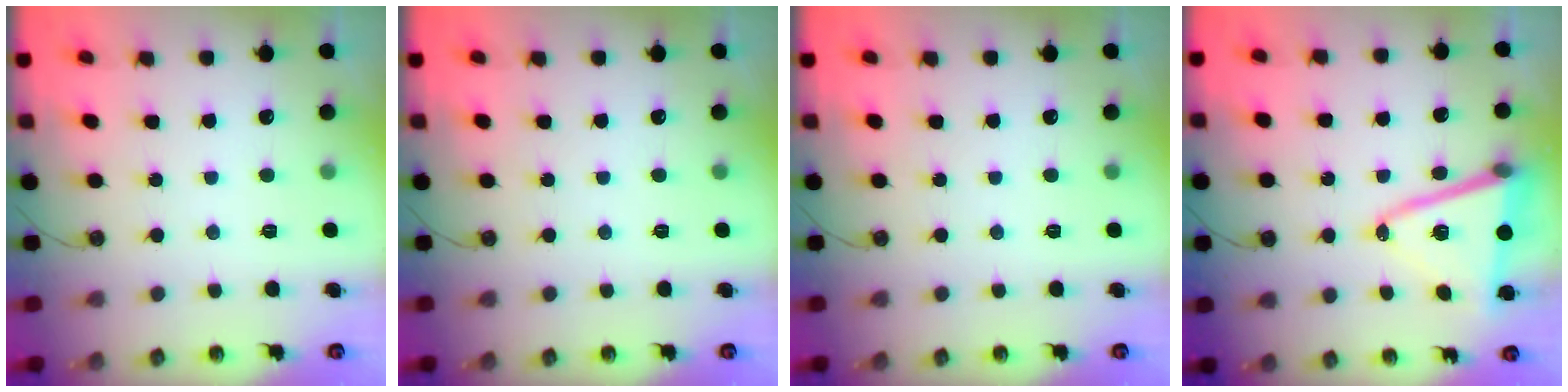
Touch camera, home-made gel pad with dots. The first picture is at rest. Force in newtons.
{"total": 0.0}
{"total": 0.0}
{"total": 14.2, "press": 13.9, "slide": 3.1}